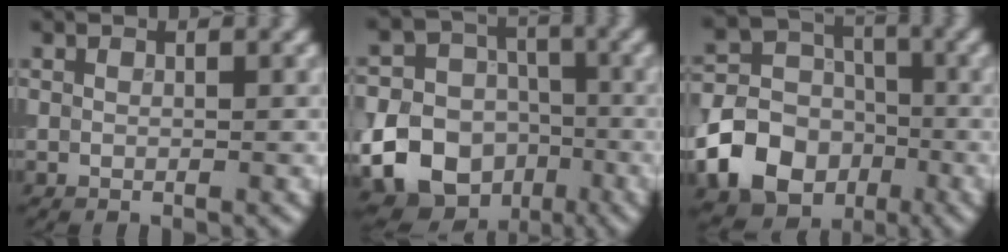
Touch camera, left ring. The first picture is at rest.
{"total": 24.2, "force": [-8.2, 21.9, 6.1], "torque": [-0.144, -0.050, -0.167]}
{"total": 10.3, "force": [-4.3, 8.3, 4.5], "torque": [-0.075, -0.021, -0.100]}